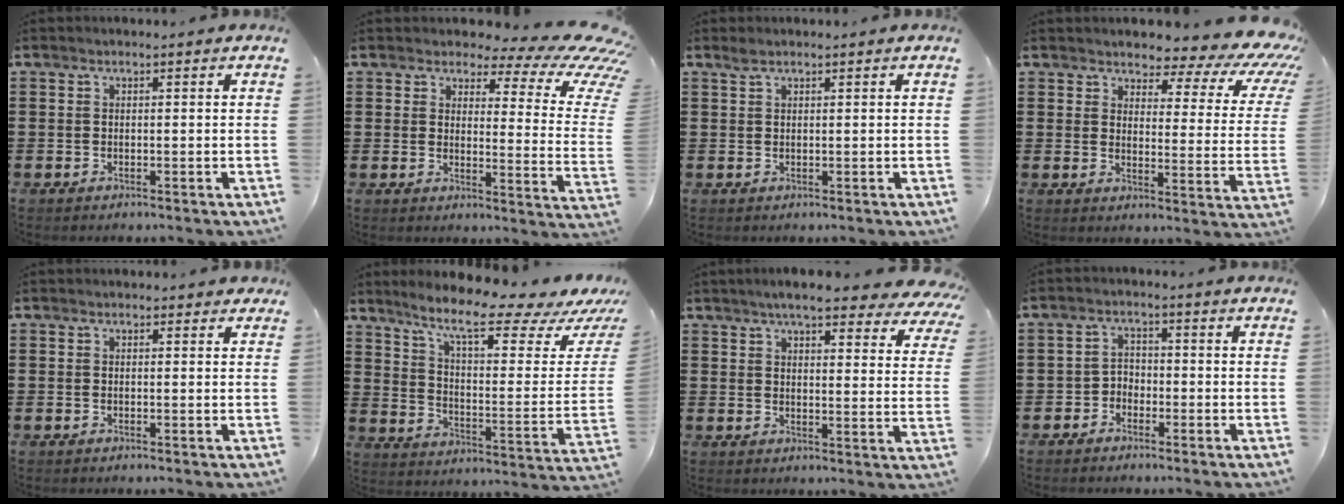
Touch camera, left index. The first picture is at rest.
{"total": 6.8, "force": [4.8, 2.0, 4.3], "torque": [-0.080, -0.030, 0.081]}
{"total": 0.8, "force": [0.6, 0.1, 0.5], "torque": [-0.012, 0.001, 0.011]}
{"total": 5.1, "force": [4.0, 1.8, 2.5], "torque": [-0.048, -0.032, 0.061]}
{"total": 0.8, "force": [0.5, 0.5, 0.3], "torque": [0.000, 0.002, 0.007]}
{"total": 11.4, "force": [8.2, 1.4, 7.7], "torque": [-0.154, -0.050, 0.133]}
{"total": 6.7, "force": [5.8, 1.0, 3.2], "torque": [-0.065, -0.019, 0.100]}
{"total": 2.3, "force": [-1.9, 1.4, 0.3], "torque": [-0.013, 0.005, -0.043]}